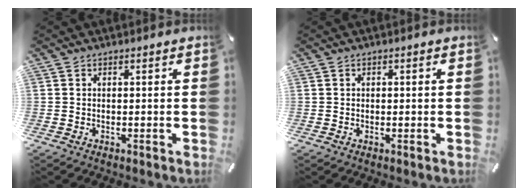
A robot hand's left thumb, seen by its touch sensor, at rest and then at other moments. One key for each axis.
{"total": 0.5, "fx": 0.0, "fy": 0.4, "fz": 0.3, "tx": -0.006, "ty": 0.002, "tz": 0.000}